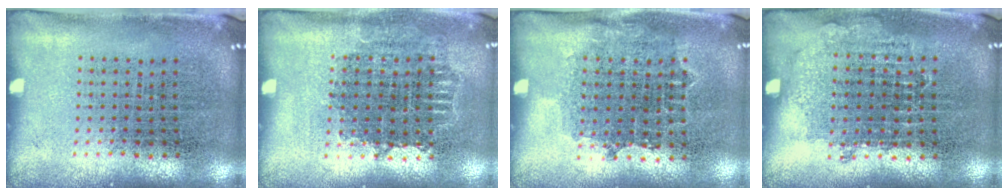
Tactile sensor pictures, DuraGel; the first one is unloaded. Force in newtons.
{"total": 0.9, "press": 0.8, "slide": 0.3}
{"total": 0.8, "press": 0.7, "slide": 0.4}
{"total": 0.9, "press": 0.8, "slide": 0.4}